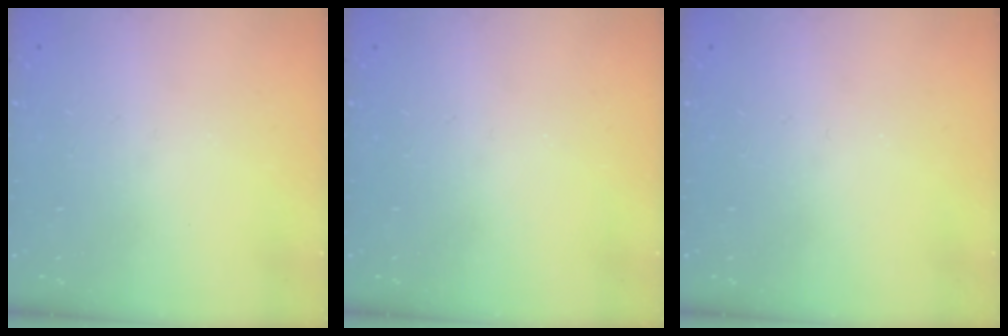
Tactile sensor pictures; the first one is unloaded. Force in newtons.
{"total": 0.0}
{"total": 0.0}